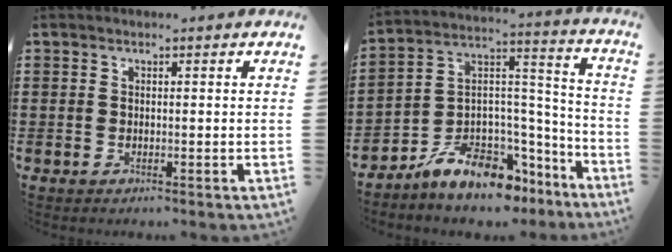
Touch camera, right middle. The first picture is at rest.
{"total": 9.7, "force": [-8.1, 3.8, 3.8], "torque": [-0.081, 0.014, -0.155]}